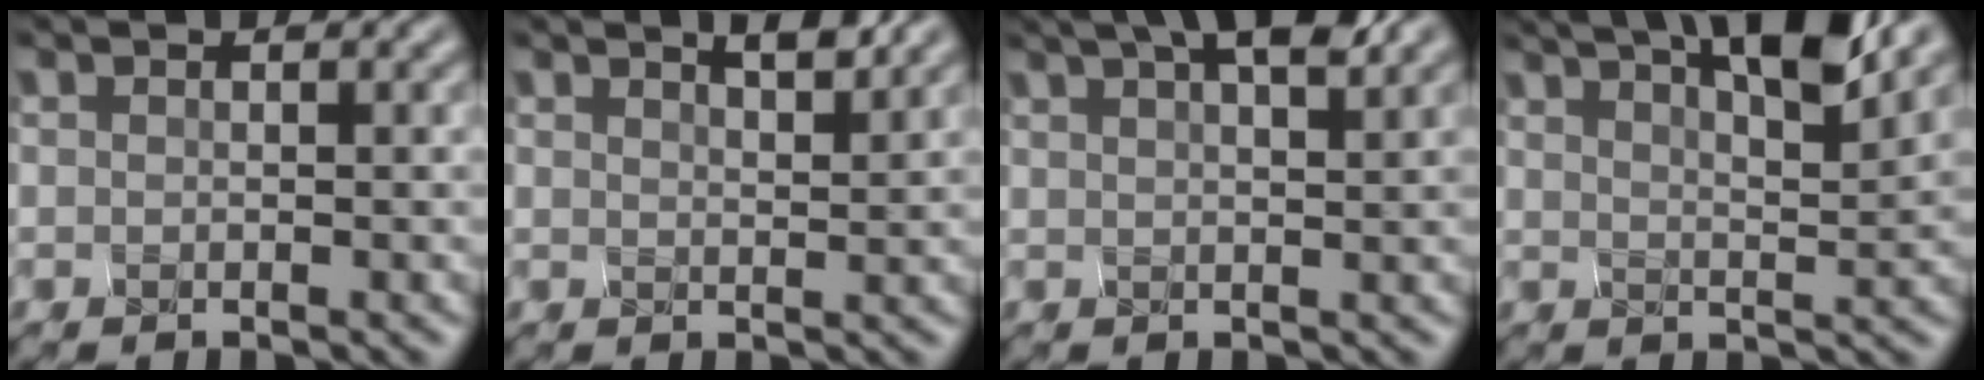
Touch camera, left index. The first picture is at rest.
{"total": 2.3, "force": [2.0, 0.2, 1.0], "torque": [0.004, 0.012, 0.023]}
{"total": 5.6, "force": [3.8, 1.2, 3.9], "torque": [-0.031, 0.027, 0.047]}
{"total": 7.3, "force": [4.9, 1.2, 5.2], "torque": [-0.061, 0.020, 0.074]}